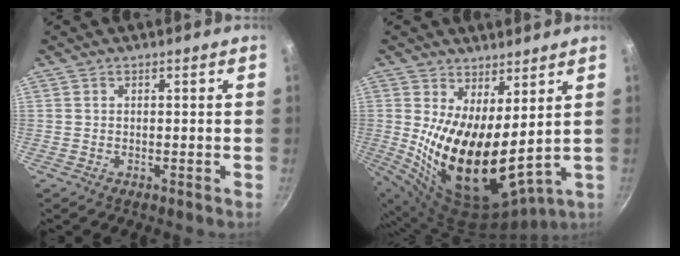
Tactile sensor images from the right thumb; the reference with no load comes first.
{"total": 16.4, "force": [3.2, 7.7, 14.1], "torque": [-0.241, -0.054, 0.073]}